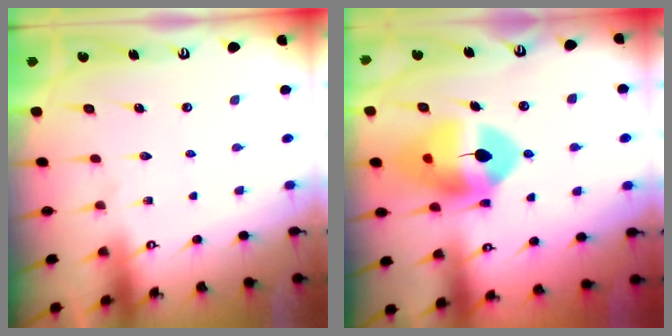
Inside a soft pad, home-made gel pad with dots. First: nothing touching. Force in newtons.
{"total": 15.0, "press": 14.8, "slide": 2.0}